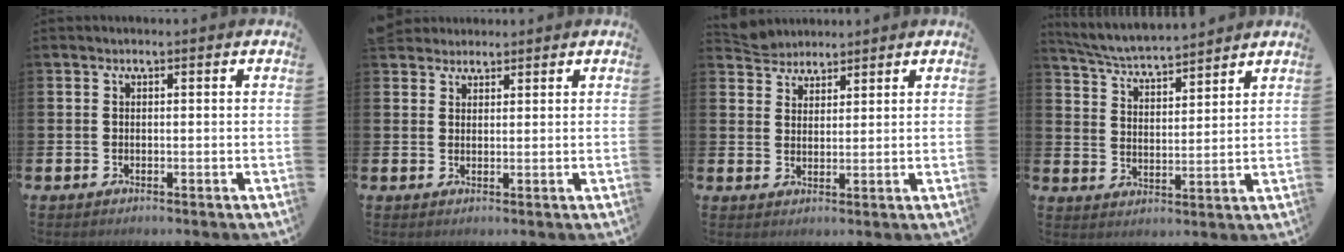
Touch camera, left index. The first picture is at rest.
{"total": 2.7, "force": [2.4, 1.1, -0.3], "torque": [0.013, -0.006, 0.043]}
{"total": 3.7, "force": [3.6, 1.0, -0.5], "torque": [0.005, -0.015, 0.065]}
{"total": 5.3, "force": [5.2, 0.1, 0.8], "torque": [-0.041, -0.039, 0.089]}